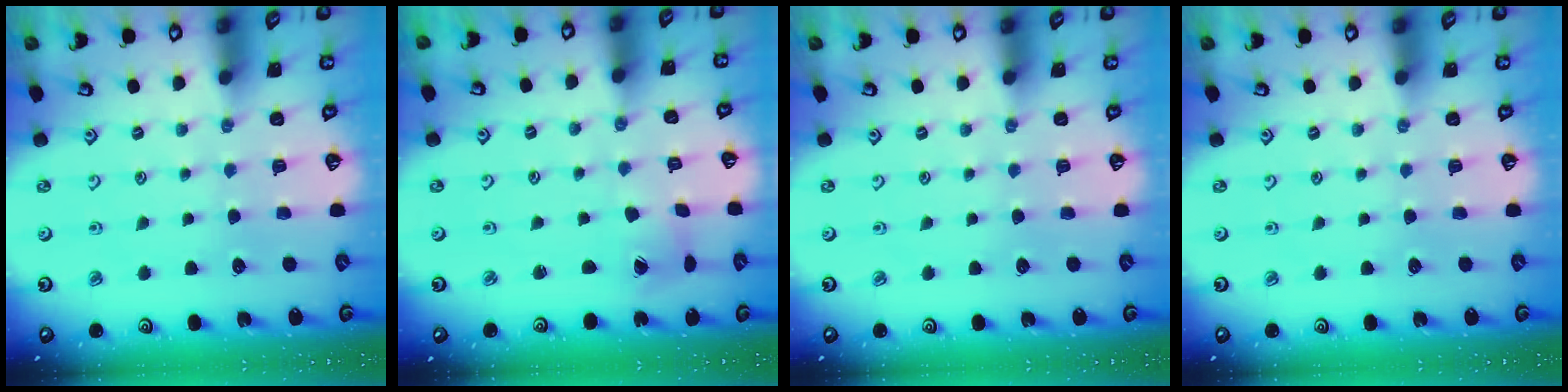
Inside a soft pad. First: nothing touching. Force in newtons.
{"total": 3.0, "press": 3.0, "slide": 0.2}
{"total": 0.0}
{"total": 0.0}